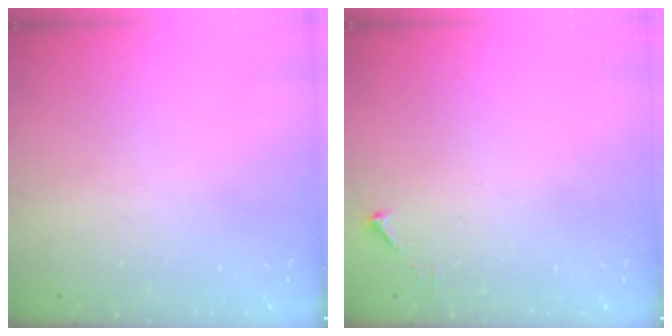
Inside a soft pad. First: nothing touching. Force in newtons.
{"total": 2.5, "press": 2.5, "slide": 0.3}